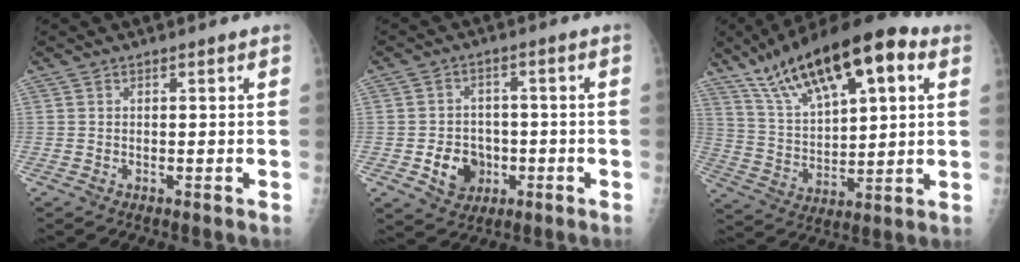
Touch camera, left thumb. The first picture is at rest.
{"total": 7.9, "force": [-2.3, 6.5, 3.7], "torque": [-0.029, 0.013, -0.032]}
{"total": 21.7, "force": [11.4, 8.5, 16.3], "torque": [-0.248, -0.018, 0.204]}